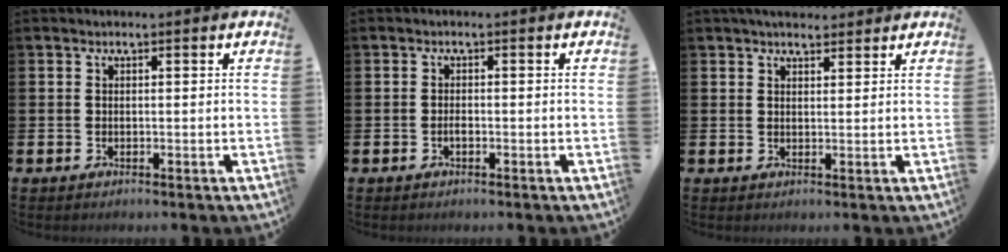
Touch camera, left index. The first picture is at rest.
{"total": 1.1, "force": [-0.5, 0.4, 0.9], "torque": [-0.015, -0.001, -0.010]}
{"total": 3.3, "force": [3.0, 1.0, 0.6], "torque": [-0.007, -0.010, 0.054]}